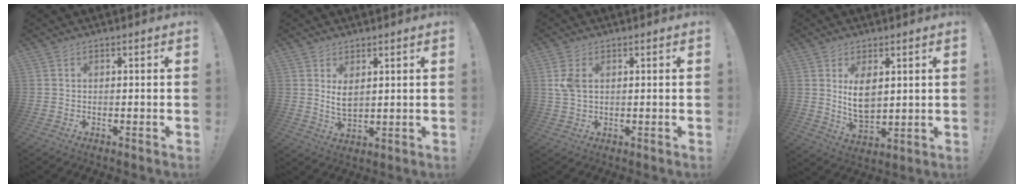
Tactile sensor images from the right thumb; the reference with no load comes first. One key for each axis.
{"total": 4.8, "fx": 1.9, "fy": 2.4, "fz": 3.7, "tx": -0.064, "ty": -0.013, "tz": 0.032}
{"total": 4.4, "fx": 1.3, "fy": 2.7, "fz": 3.2, "tx": -0.068, "ty": 0.002, "tz": 0.024}
{"total": 8.7, "fx": 3.0, "fy": 5.1, "fz": 6.4, "tx": -0.116, "ty": -0.022, "tz": 0.052}